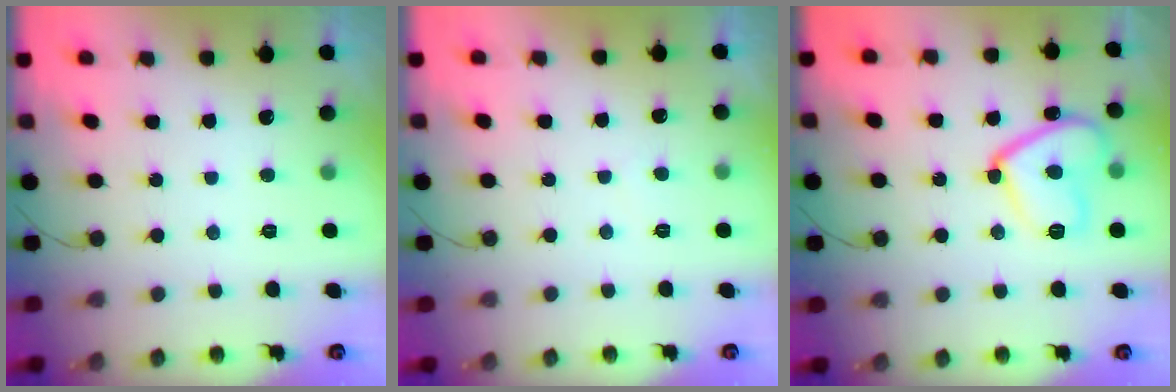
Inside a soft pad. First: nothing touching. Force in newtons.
{"total": 2.9, "press": 2.9, "slide": 0.3}
{"total": 13.7, "press": 13.6, "slide": 1.3}